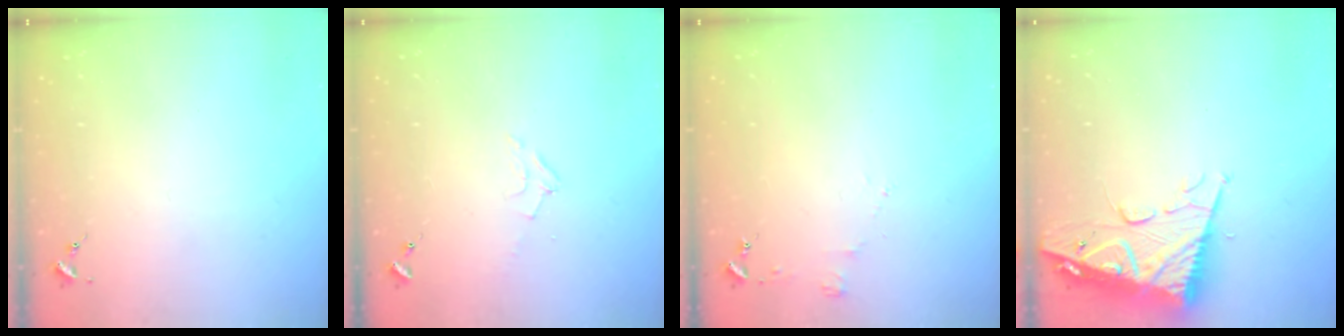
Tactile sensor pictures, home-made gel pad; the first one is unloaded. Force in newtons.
{"total": 5.1, "press": 5.1, "slide": 0.5}
{"total": 3.5, "press": 3.5, "slide": 0.4}
{"total": 13.5, "press": 13.5, "slide": 1.3}